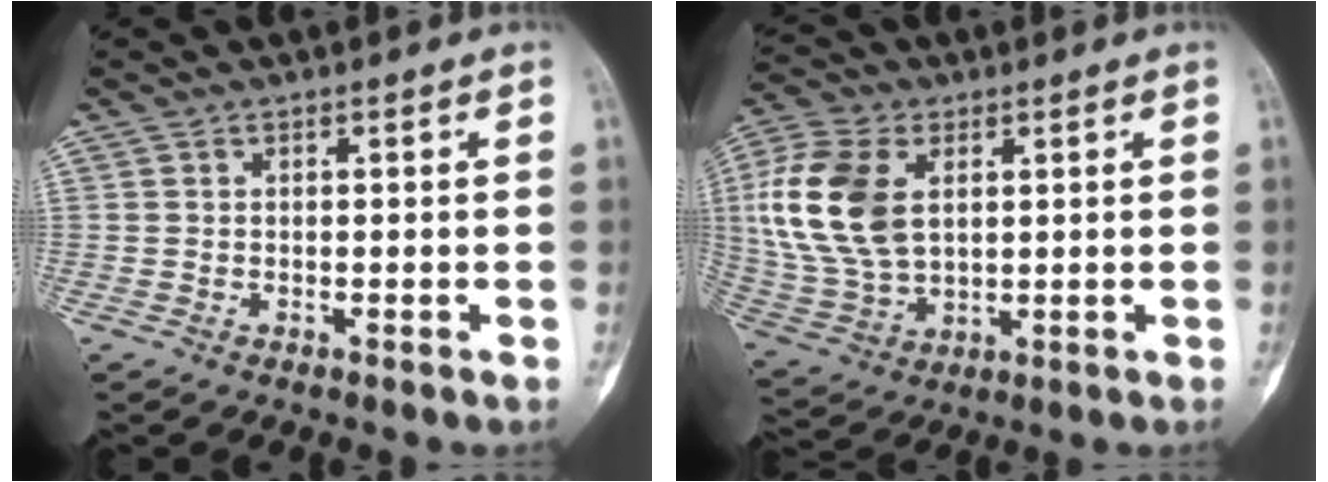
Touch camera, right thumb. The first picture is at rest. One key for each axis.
{"total": 16.4, "fx": 3.4, "fy": 10.2, "fz": 12.3, "tx": -0.261, "ty": -0.003, "tz": 0.070}